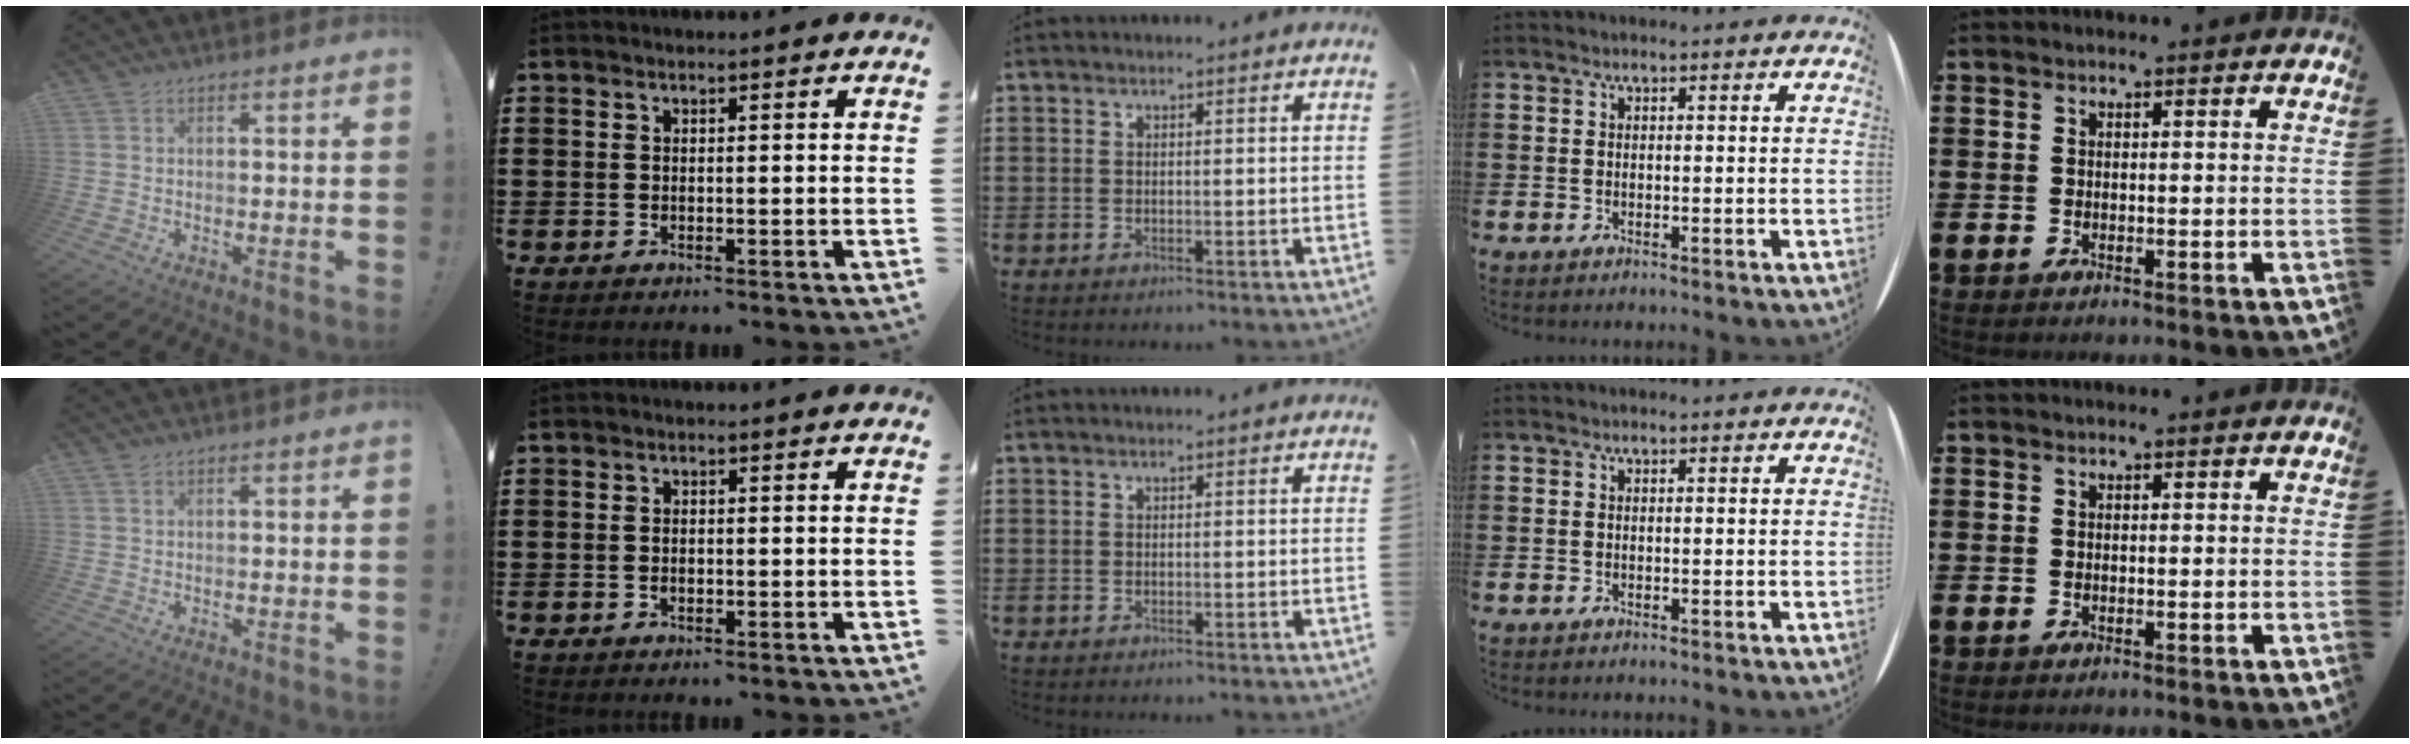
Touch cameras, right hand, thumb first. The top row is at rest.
{"thumb": {"total": 0.8, "force": [0.5, 0.3, 0.5], "torque": [-0.009, -0.001, 0.010]}, "index": {"total": 1.0, "force": [-0.2, 0.5, 0.9], "torque": [-0.019, 0.001, -0.004]}}